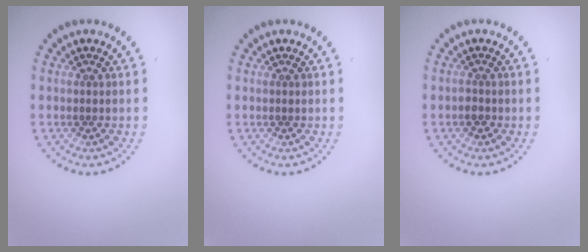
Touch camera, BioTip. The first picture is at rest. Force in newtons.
{"total": 0.0}
{"total": 1.0, "press": 0.8, "slide": 0.5}